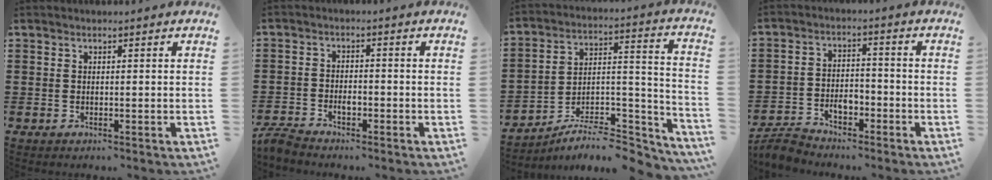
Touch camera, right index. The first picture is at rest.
{"total": 2.5, "force": [-2.0, 1.0, 1.1], "torque": [-0.022, 0.007, -0.040]}
{"total": 7.1, "force": [-6.0, 1.9, 3.2], "torque": [-0.042, 0.005, -0.115]}
{"total": 4.3, "force": [-3.3, 2.0, 1.9], "torque": [-0.041, 0.014, -0.065]}